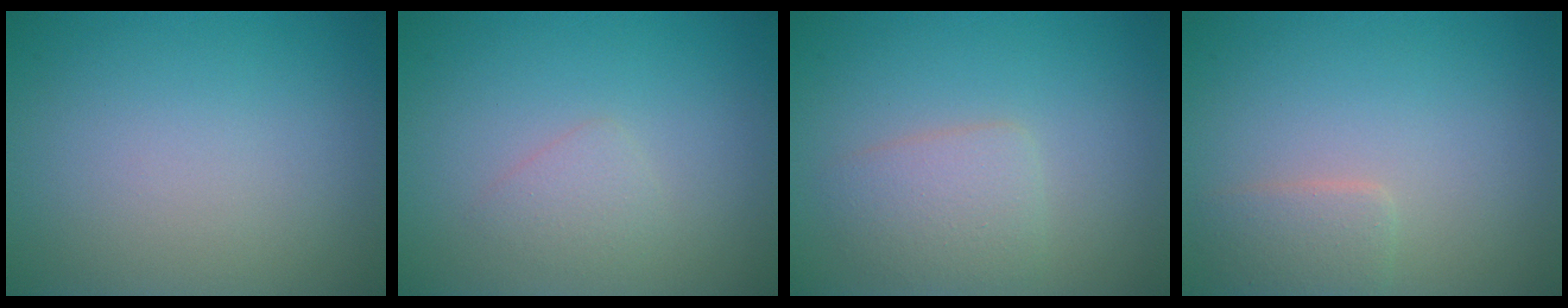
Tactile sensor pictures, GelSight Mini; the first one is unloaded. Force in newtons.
{"total": 1.3, "press": 1.3, "slide": 0.1}
{"total": 2.5, "press": 2.5, "slide": 0.0}
{"total": 2.0, "press": 2.0, "slide": 0.0}